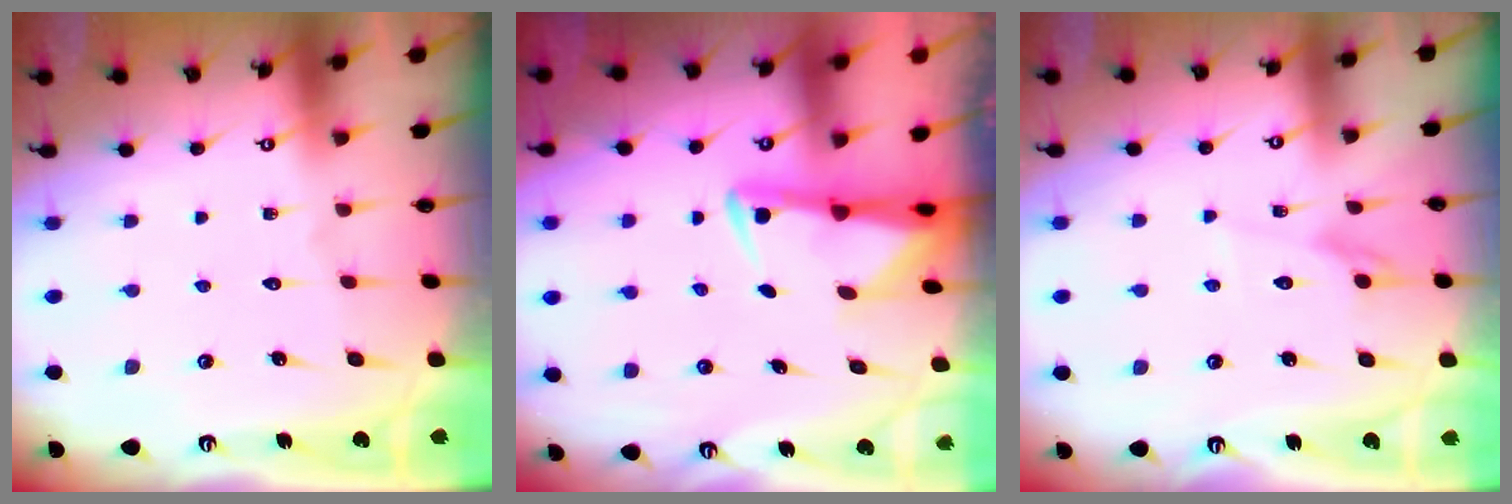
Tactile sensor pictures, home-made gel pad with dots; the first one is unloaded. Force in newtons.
{"total": 2.9, "press": 2.8, "slide": 0.5}
{"total": 4.2, "press": 4.2, "slide": 0.4}